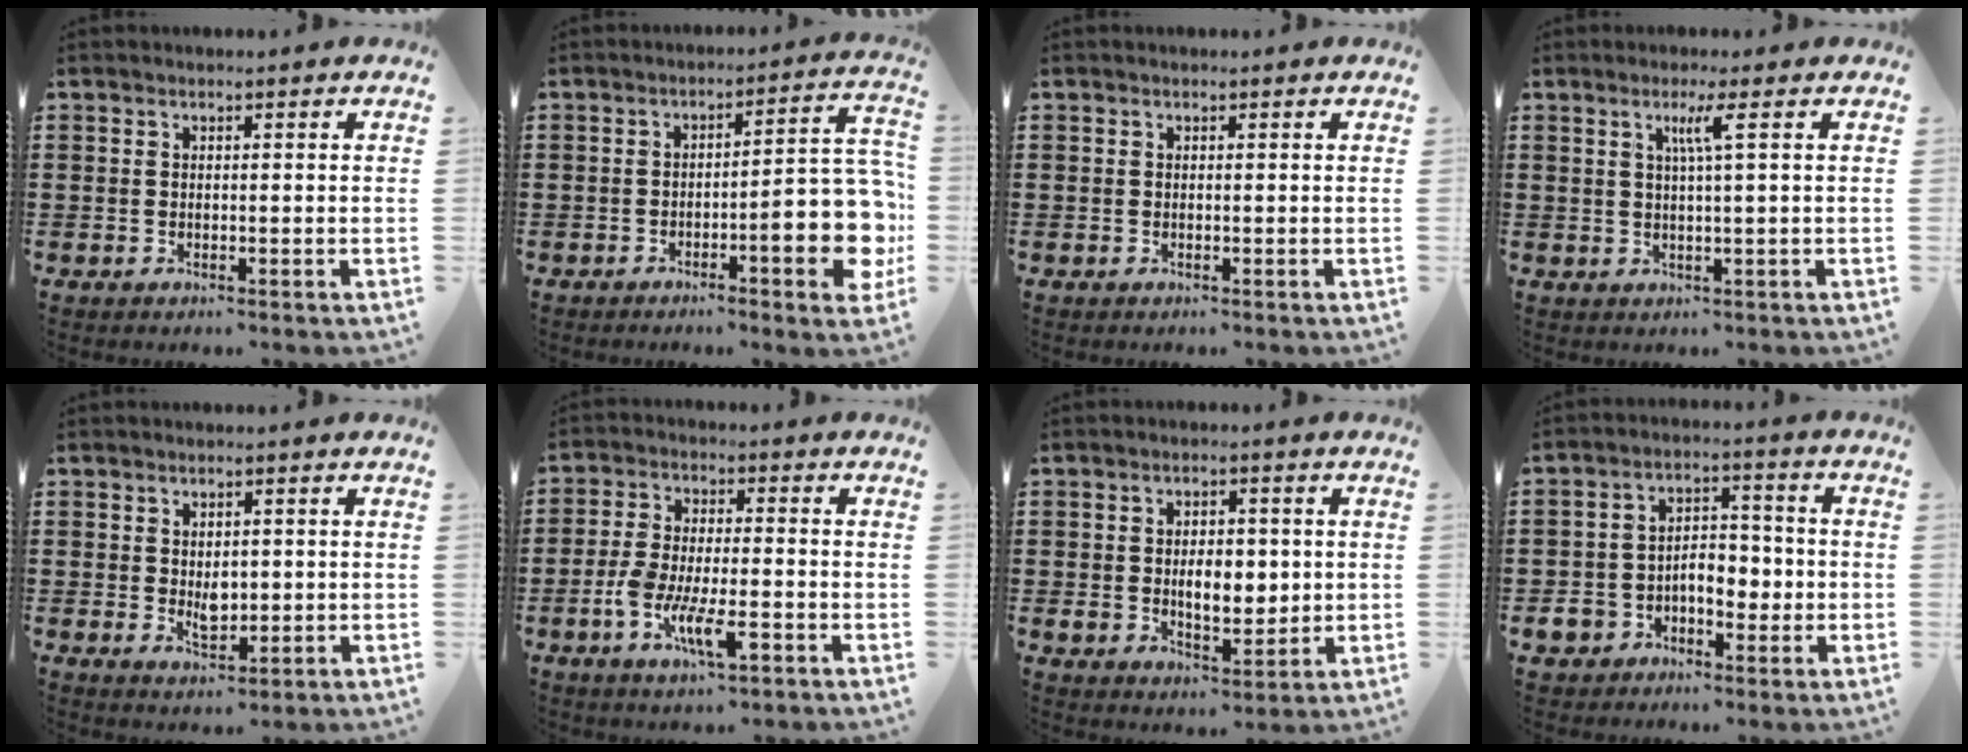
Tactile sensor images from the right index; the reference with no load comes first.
{"total": 10.9, "force": [-2.5, 2.8, 10.2], "torque": [-0.125, -0.020, -0.044]}
{"total": 0.0}
{"total": 3.3, "force": [1.0, -0.4, 3.1], "torque": [-0.061, -0.005, 0.014]}
{"total": 3.1, "force": [0.3, 1.9, 2.4], "torque": [-0.032, -0.001, 0.002]}
{"total": 8.3, "force": [-3.6, 2.9, 7.0], "torque": [-0.145, -0.009, -0.065]}
{"total": 6.1, "force": [0.2, 4.0, 4.7], "torque": [-0.075, 0.004, -0.005]}
{"total": 6.1, "force": [-2.0, 4.8, 3.2], "torque": [-0.063, 0.010, -0.041]}